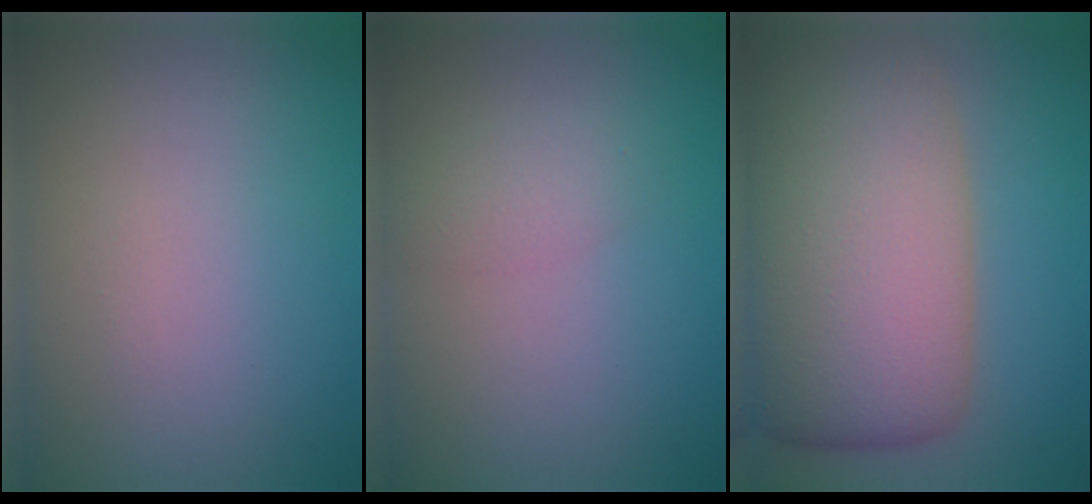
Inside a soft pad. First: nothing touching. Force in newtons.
{"total": 1.6, "press": 1.6, "slide": 0.1}
{"total": 12.8, "press": 12.8, "slide": 0.5}